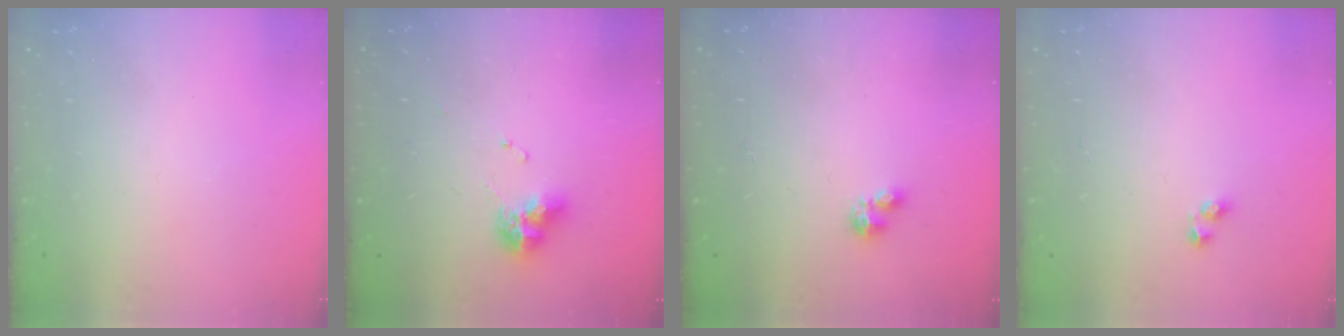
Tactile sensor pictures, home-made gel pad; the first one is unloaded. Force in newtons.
{"total": 9.0, "press": 8.9, "slide": 0.9}
{"total": 1.0, "press": 1.0, "slide": 0.1}
{"total": 2.7, "press": 2.6, "slide": 0.6}